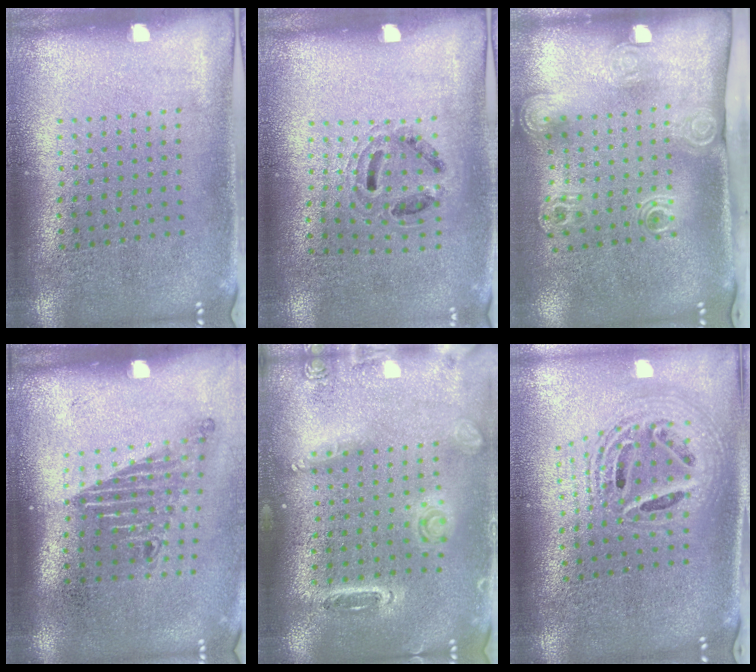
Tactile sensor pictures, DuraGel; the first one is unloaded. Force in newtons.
{"total": 0.9, "press": 0.8, "slide": 0.5}
{"total": 2.1, "press": 1.4, "slide": 1.6}
{"total": 1.7, "press": 1.2, "slide": 1.2}
{"total": 1.5, "press": 1.5, "slide": 0.1}
{"total": 2.3, "press": 1.8, "slide": 1.6}